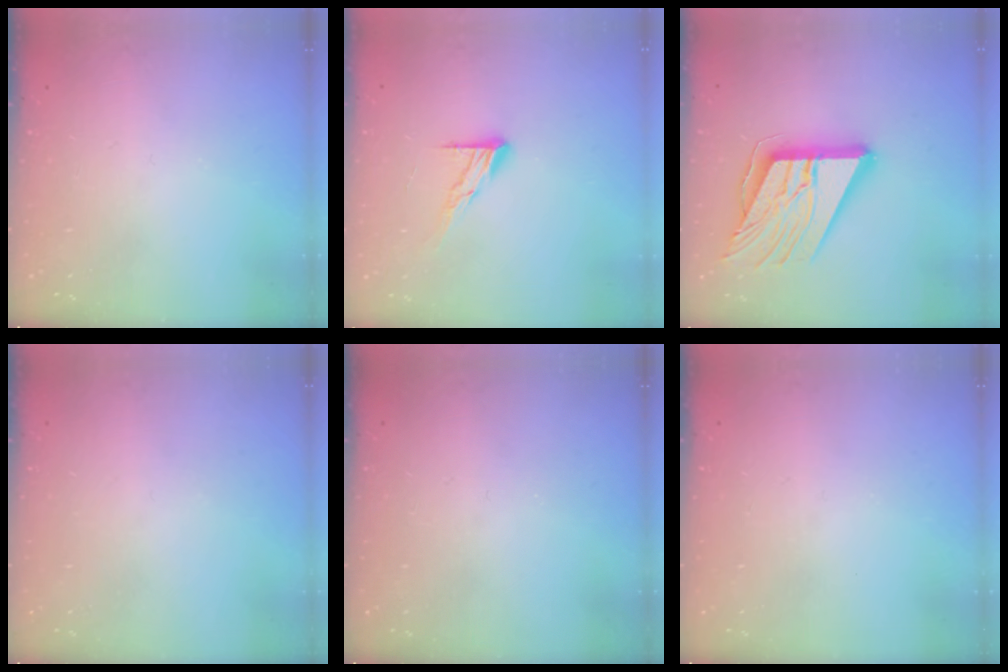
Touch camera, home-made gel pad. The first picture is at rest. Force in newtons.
{"total": 8.7, "press": 8.7, "slide": 0.7}
{"total": 18.2, "press": 18.1, "slide": 2.0}
{"total": 0.0}
{"total": 0.0}
{"total": 0.0}